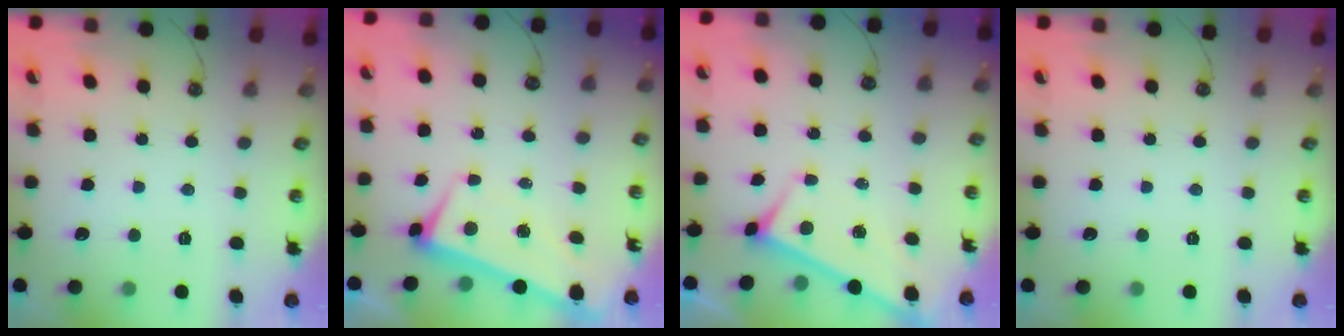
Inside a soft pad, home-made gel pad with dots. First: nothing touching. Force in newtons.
{"total": 1.5, "press": 0.5, "slide": 1.4}
{"total": 2.9, "press": 2.9, "slide": 0.3}
{"total": 0.0}